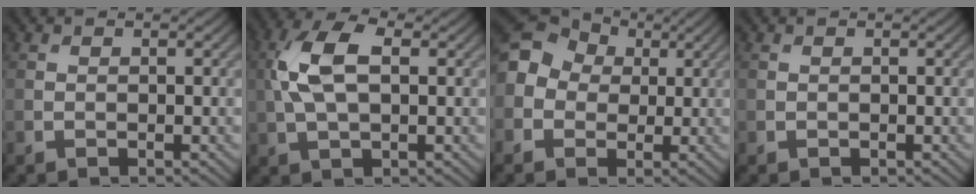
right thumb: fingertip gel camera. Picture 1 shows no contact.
{"total": 8.1, "force": [1.1, 4.0, 6.9], "torque": [-0.163, 0.018, 0.014]}
{"total": 9.9, "force": [0.8, 8.7, 4.7], "torque": [-0.139, 0.017, -0.020]}
{"total": 0.0}